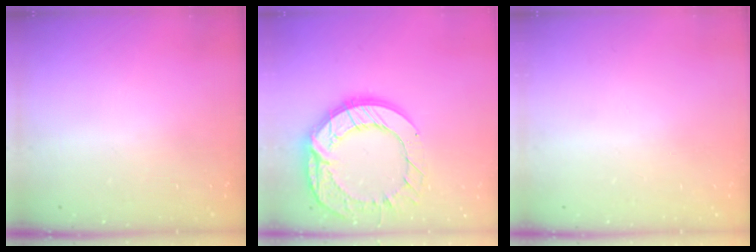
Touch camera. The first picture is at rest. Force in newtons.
{"total": 19.8, "press": 19.7, "slide": 1.7}
{"total": 0.0}